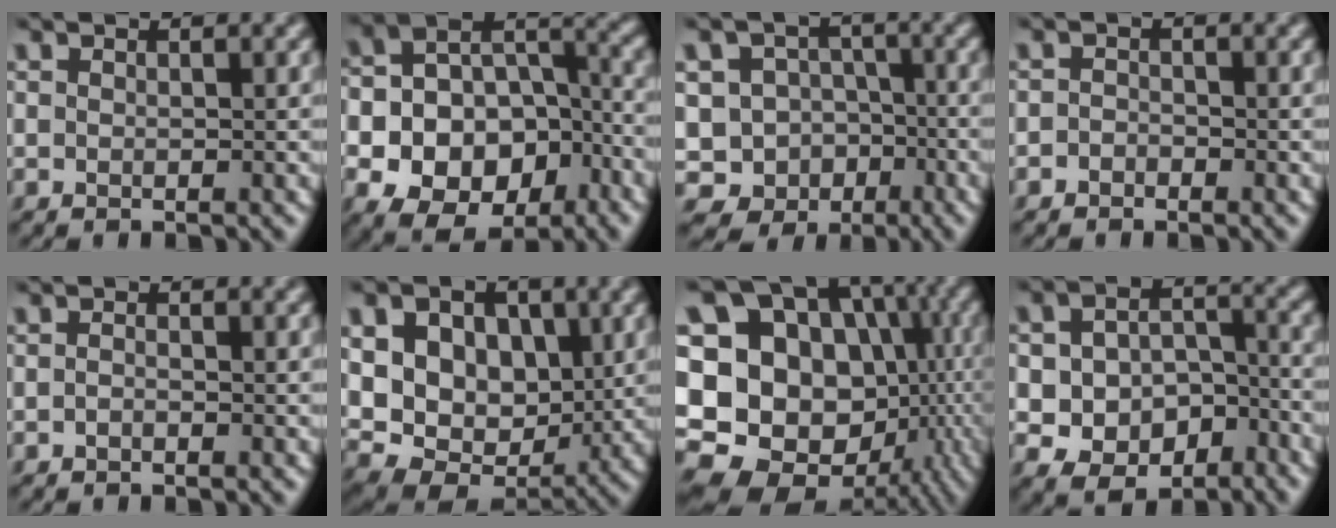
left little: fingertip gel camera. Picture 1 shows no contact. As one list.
[{"total": 14.3, "force": [-6.8, 10.1, 7.6], "torque": [-0.123, -0.022, -0.109]}, {"total": 10.3, "force": [-5.4, 8.6, 1.6], "torque": [-0.021, 0.002, -0.098]}, {"total": 1.0, "force": [-0.7, 0.6, 0.1], "torque": [0.005, 0.000, -0.019]}, {"total": 0.6, "force": [-0.5, 0.2, 0.4], "torque": [-0.010, 0.002, -0.009]}, {"total": 13.5, "force": [3.3, 9.9, 8.6], "torque": [-0.138, 0.029, 0.055]}, {"total": 21.6, "force": [-3.2, 18.3, 11.0], "torque": [-0.204, 0.014, -0.055]}, {"total": 7.4, "force": [-3.0, 5.5, 4.0], "torque": [-0.050, -0.004, -0.054]}]